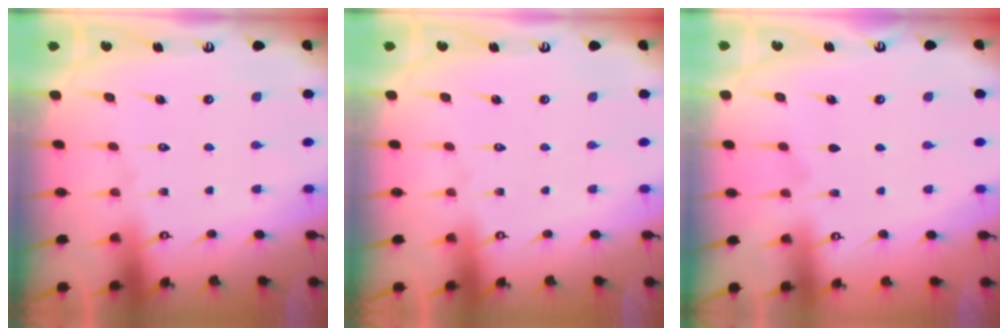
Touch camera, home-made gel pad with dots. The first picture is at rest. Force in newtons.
{"total": 0.0}
{"total": 2.7, "press": 2.3, "slide": 1.6}